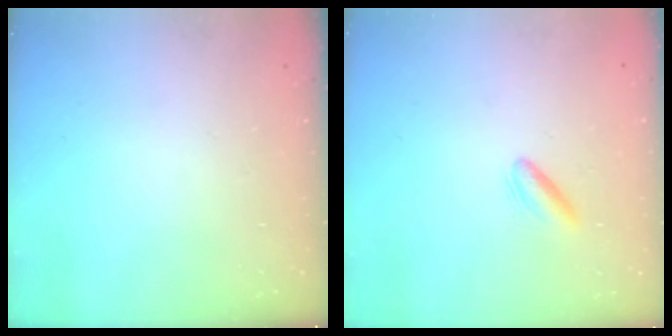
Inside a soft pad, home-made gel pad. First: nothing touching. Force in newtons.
{"total": 3.8, "press": 3.6, "slide": 1.2}